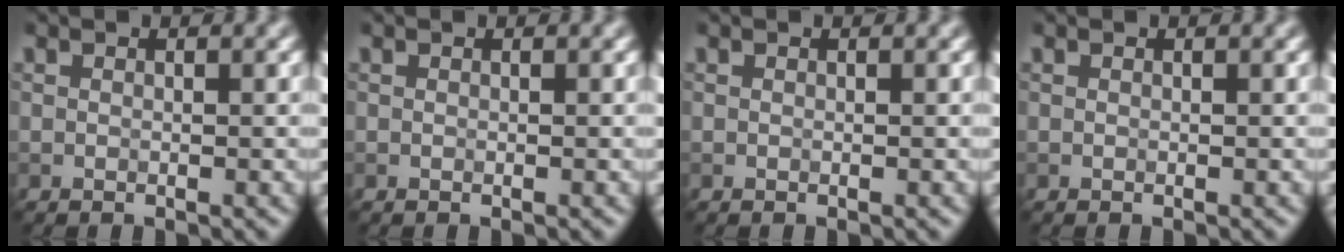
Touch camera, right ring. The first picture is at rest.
{"total": 0.0}
{"total": 0.0}
{"total": 0.0}